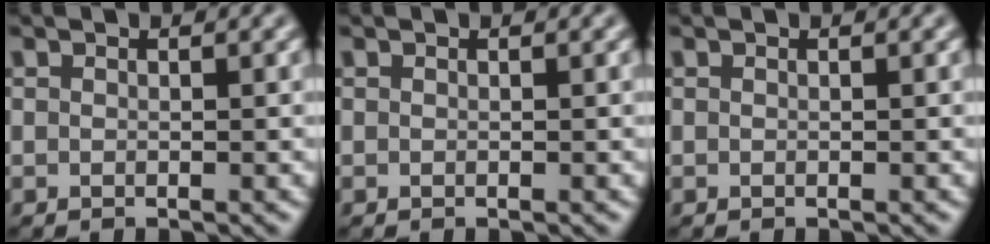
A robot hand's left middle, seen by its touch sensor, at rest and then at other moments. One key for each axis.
{"total": 0.0}
{"total": 0.0}